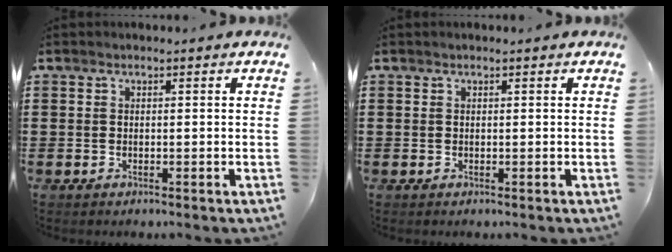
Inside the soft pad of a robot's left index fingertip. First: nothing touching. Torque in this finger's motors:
{"motor_torque": [1.54, -0.60, -0.01, 0.00]}